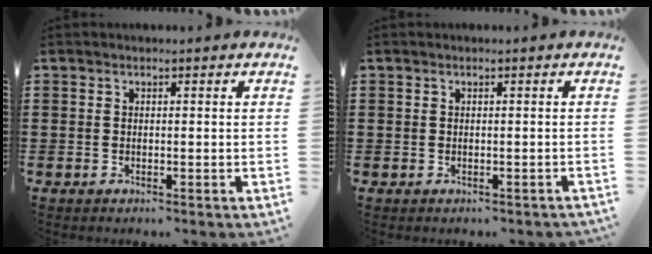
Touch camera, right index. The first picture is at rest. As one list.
[{"total": 0.7, "force": [-0.2, 0.7, 0.0], "torque": [-0.001, 0.003, -0.006]}]